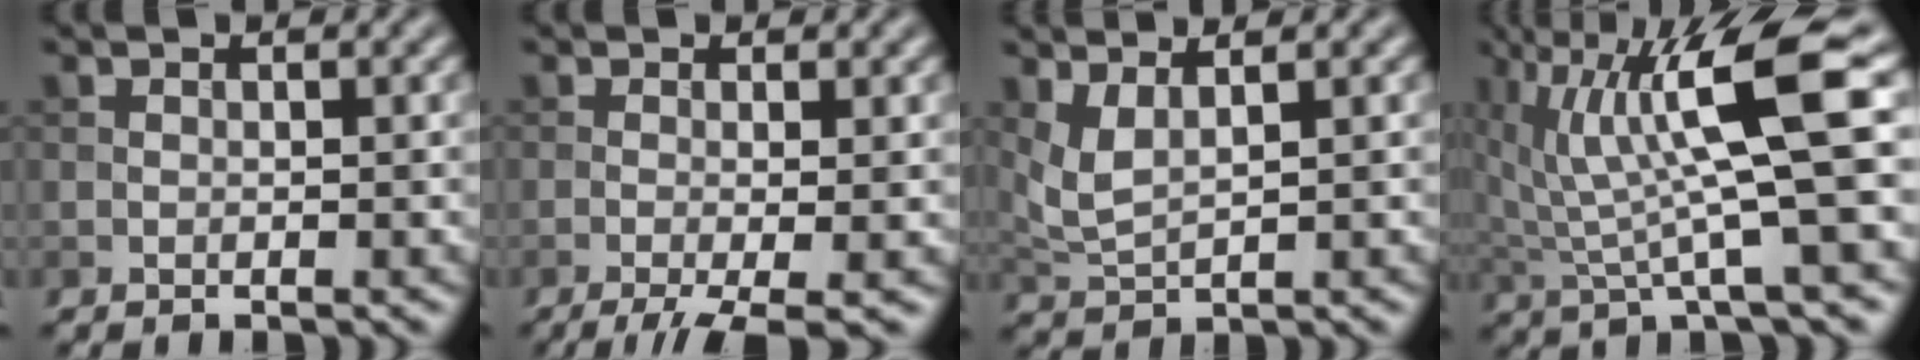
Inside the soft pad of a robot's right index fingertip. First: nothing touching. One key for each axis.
{"total": 5.2, "fx": -2.3, "fy": 1.3, "fz": 4.4, "tx": -0.066, "ty": -0.008, "tz": -0.039}
{"total": 2.5, "fx": 1.3, "fy": 0.7, "fz": 2.1, "tx": -0.052, "ty": -0.006, "tz": 0.033}
{"total": 10.0, "fx": 3.2, "fy": 1.9, "fz": 9.3, "tx": -0.161, "ty": 0.001, "tz": 0.061}